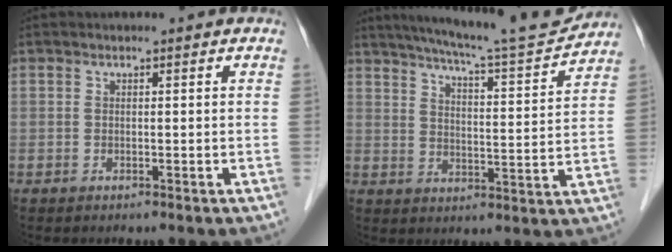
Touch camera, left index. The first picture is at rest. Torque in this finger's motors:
{"motor_torque": [0.93, -1.21, 0.33, 0.08]}